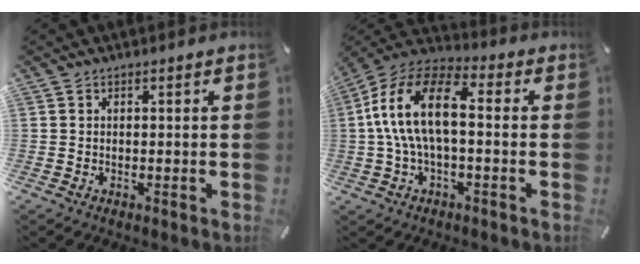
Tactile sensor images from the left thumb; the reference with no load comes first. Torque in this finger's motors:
{"motor_torque": [0.37, 1.44, 1.65, -1.12, 0.76]}